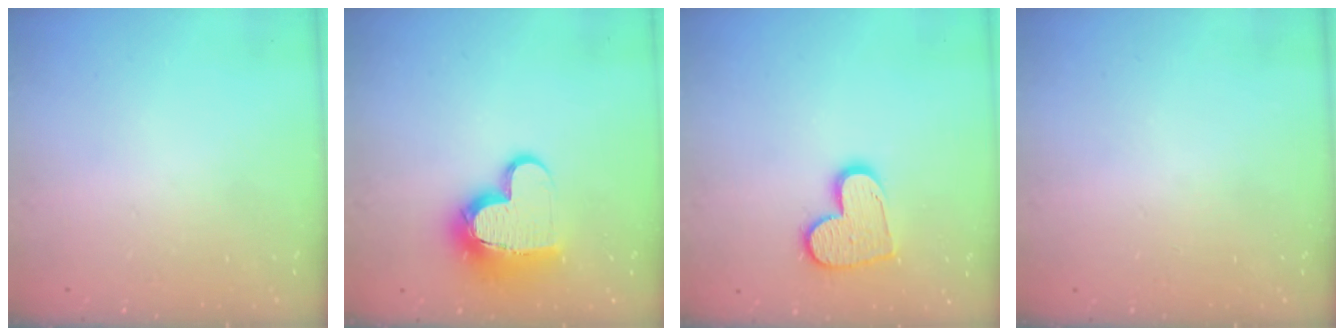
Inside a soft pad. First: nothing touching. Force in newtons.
{"total": 12.7, "press": 12.7, "slide": 1.4}
{"total": 13.0, "press": 13.0, "slide": 1.0}
{"total": 0.8, "press": 0.5, "slide": 0.6}